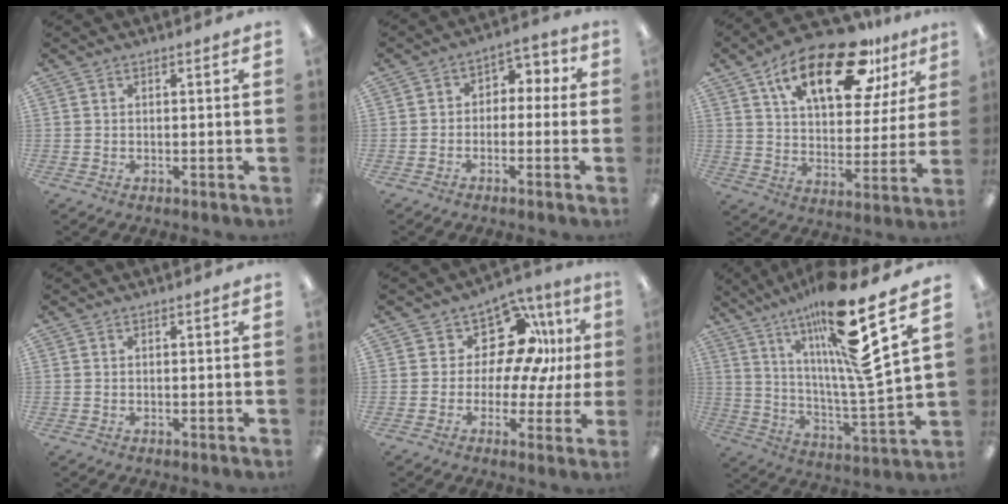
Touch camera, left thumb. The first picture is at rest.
{"total": 4.5, "force": [-1.9, 3.6, 1.8], "torque": [-0.021, 0.025, -0.038]}
{"total": 22.2, "force": [13.3, 9.7, 14.9], "torque": [-0.233, -0.059, 0.220]}
{"total": 0.0}
{"total": 13.3, "force": [5.9, 8.7, 8.1], "torque": [-0.132, -0.029, 0.111]}
{"total": 21.2, "force": [13.8, 2.2, 15.9], "torque": [-0.277, -0.079, 0.210]}